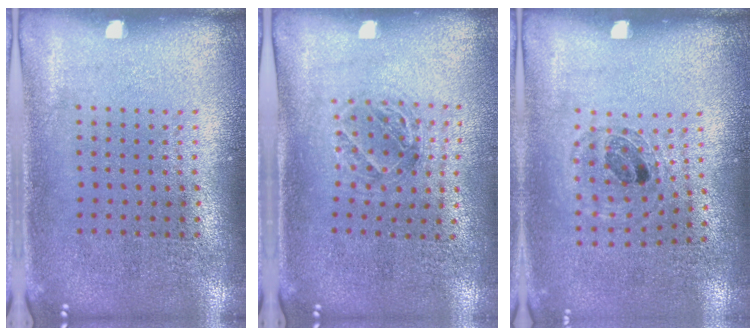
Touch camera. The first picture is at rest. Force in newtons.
{"total": 1.1, "press": 1.1, "slide": 0.2}
{"total": 0.9, "press": 0.9, "slide": 0.2}